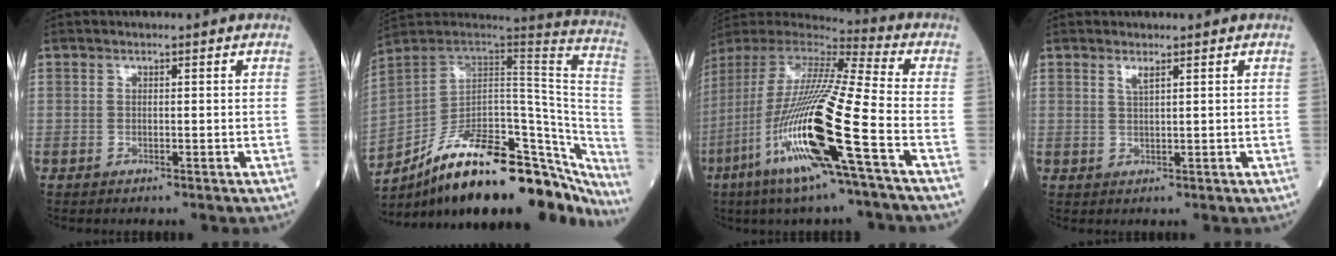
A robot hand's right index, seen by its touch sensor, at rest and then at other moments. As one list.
[{"total": 31.2, "force": [-24.0, 10.4, 17.0], "torque": [-0.177, 0.007, -0.337]}, {"total": 22.5, "force": [-8.0, 0.2, 21.0], "torque": [-0.449, -0.046, -0.161]}, {"total": 1.3, "force": [0.9, -0.1, 1.0], "torque": [-0.023, -0.003, 0.019]}]